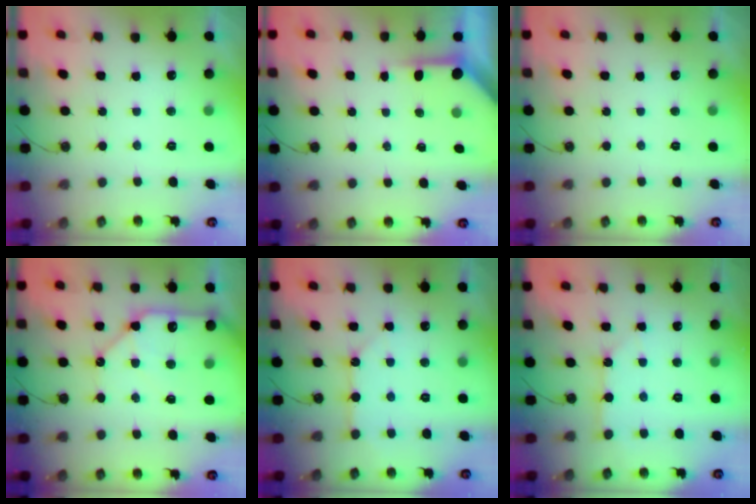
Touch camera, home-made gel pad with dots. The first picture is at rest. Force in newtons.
{"total": 3.9, "press": 3.8, "slide": 0.3}
{"total": 0.0}
{"total": 12.7, "press": 12.6, "slide": 1.8}
{"total": 4.1, "press": 4.1, "slide": 0.4}
{"total": 2.6, "press": 2.6, "slide": 0.1}